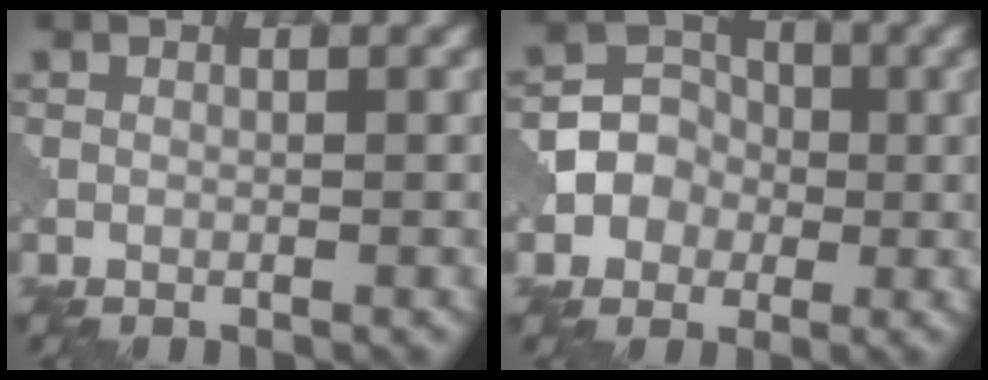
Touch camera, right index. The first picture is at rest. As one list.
[{"total": 4.5, "force": [-0.9, 4.1, 1.6], "torque": [-0.007, 0.010, -0.033]}]